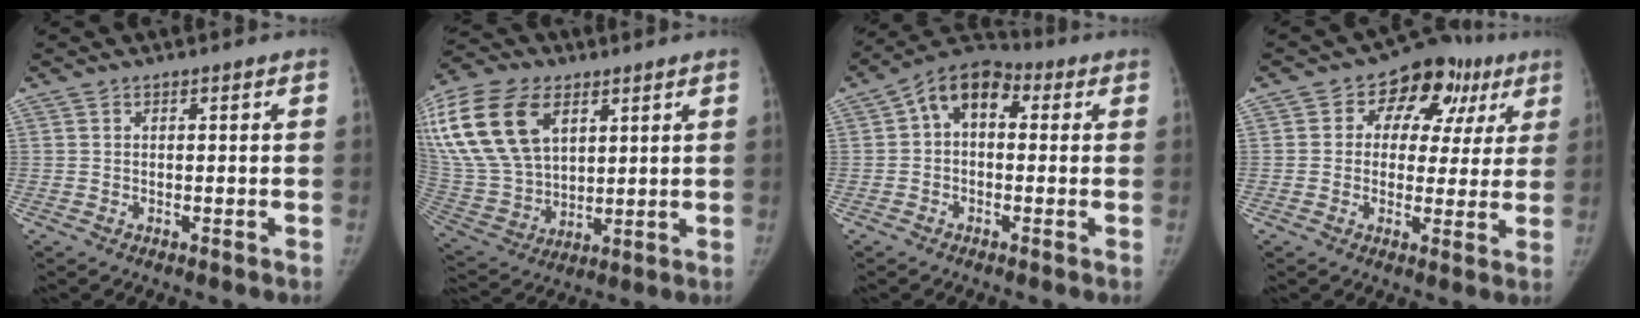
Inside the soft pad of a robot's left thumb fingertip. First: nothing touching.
{"total": 23.9, "force": [9.8, 15.0, 15.8], "torque": [-0.343, 0.002, 0.192]}
{"total": 9.2, "force": [1.5, 6.2, 6.7], "torque": [-0.087, 0.028, 0.008]}
{"total": 13.8, "force": [5.3, 10.0, 7.9], "torque": [-0.039, 0.016, 0.065]}